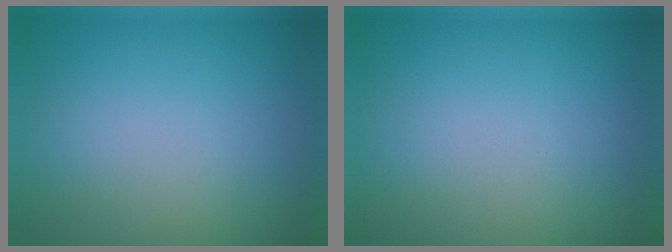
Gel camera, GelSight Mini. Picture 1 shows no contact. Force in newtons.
{"total": 0.0}